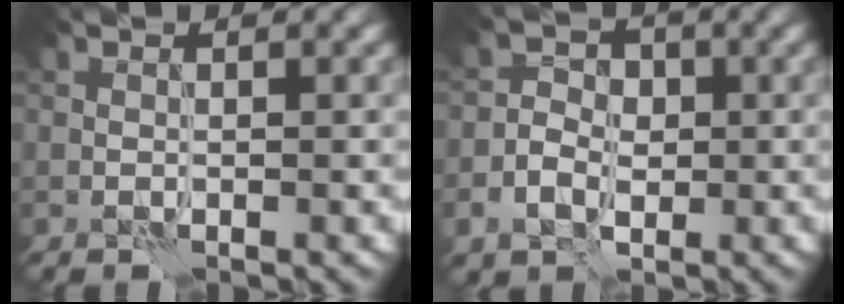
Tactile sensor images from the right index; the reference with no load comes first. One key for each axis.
{"total": 4.1, "fx": -1.1, "fy": 3.4, "fz": 2.0, "tx": -0.010, "ty": 0.002, "tz": -0.035}